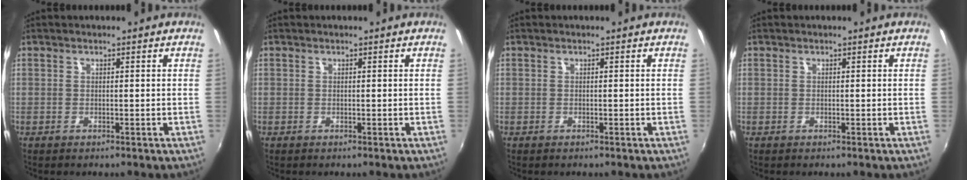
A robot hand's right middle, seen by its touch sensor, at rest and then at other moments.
{"total": 0.0}
{"total": 0.0}
{"total": 0.0}